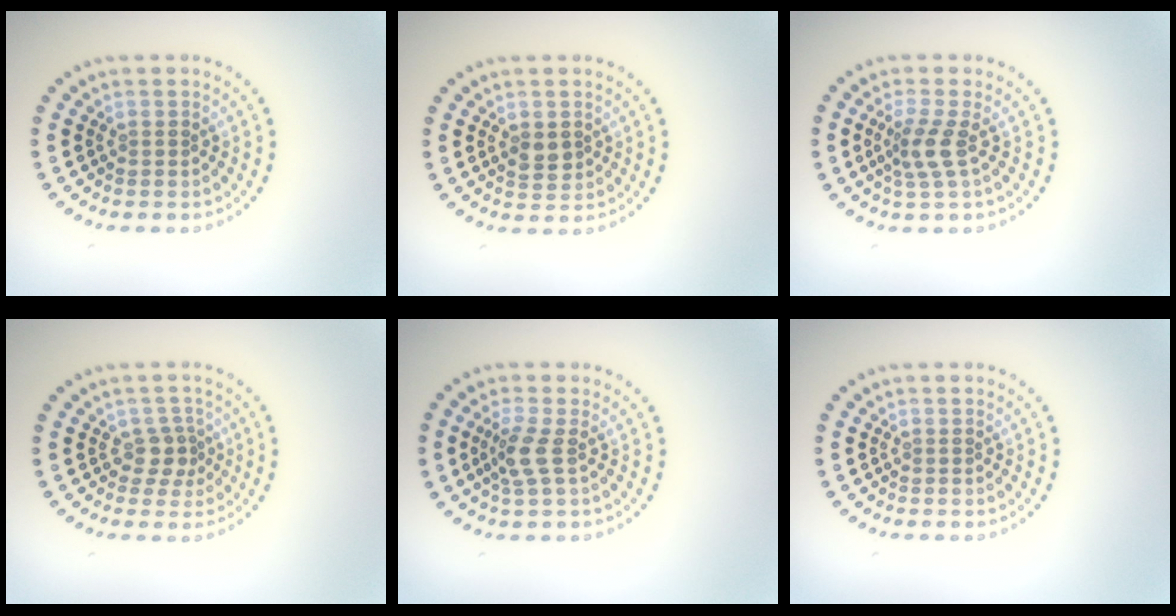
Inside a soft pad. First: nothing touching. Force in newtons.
{"total": 1.8, "press": 1.8, "slide": 0.1}
{"total": 2.4, "press": 1.8, "slide": 1.6}
{"total": 2.0, "press": 1.6, "slide": 1.2}
{"total": 2.3, "press": 2.0, "slide": 1.2}
{"total": 0.0}